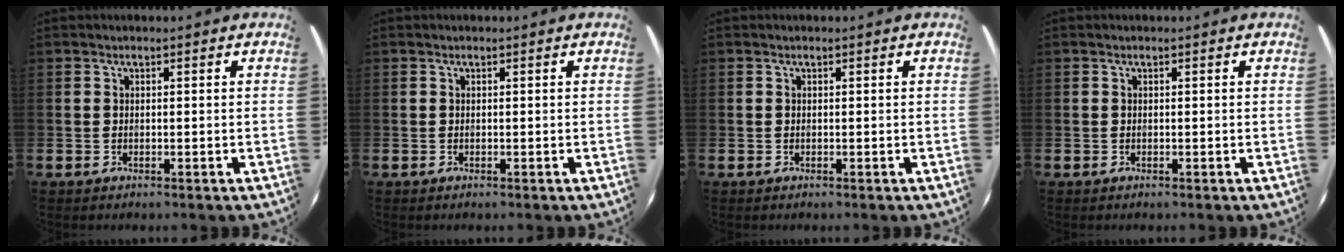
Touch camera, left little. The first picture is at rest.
{"total": 0.0}
{"total": 0.0}
{"total": 0.0}